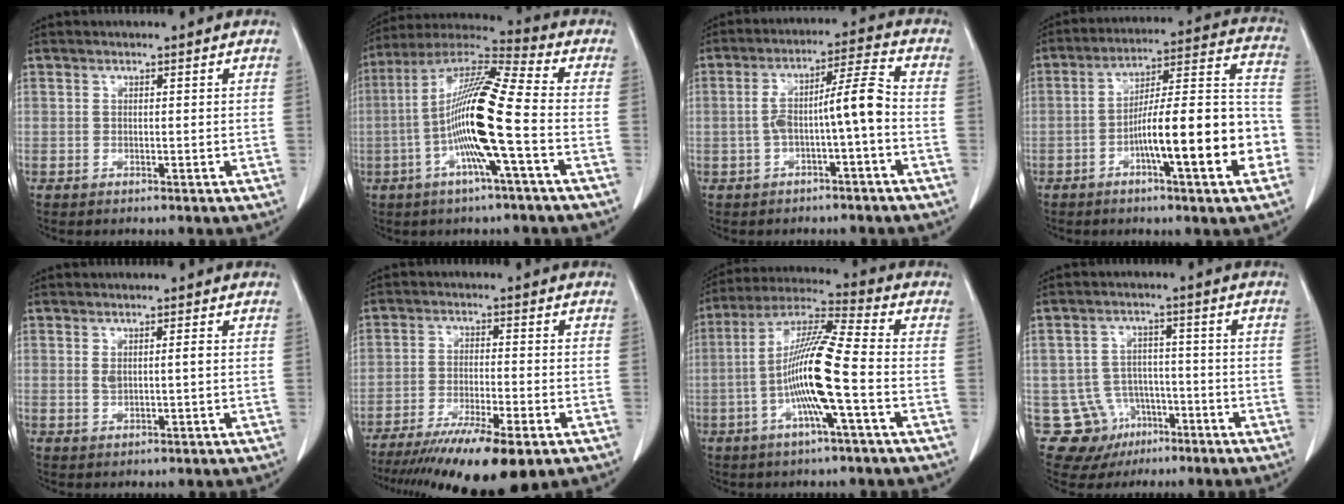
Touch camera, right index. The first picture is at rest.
{"total": 15.2, "force": [-3.1, -0.1, 14.8], "torque": [-0.285, 0.008, -0.069]}
{"total": 7.4, "force": [-1.4, 0.3, 7.3], "torque": [-0.126, 0.032, -0.019]}
{"total": 17.4, "force": [-5.6, 2.0, 16.4], "torque": [-0.230, 0.023, -0.080]}
{"total": 2.0, "force": [0.5, 0.4, 1.9], "torque": [-0.036, 0.007, 0.016]}
{"total": 14.6, "force": [-10.4, 1.6, 10.1], "torque": [-0.155, -0.035, -0.169]}
{"total": 13.3, "force": [-2.9, 0.2, 13.0], "torque": [-0.250, 0.006, -0.062]}
{"total": 9.4, "force": [-4.3, 8.3, 0.9], "torque": [-0.023, 0.020, -0.051]}